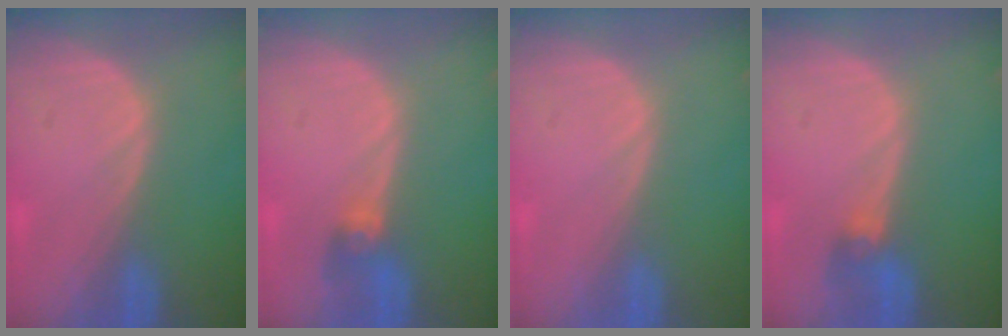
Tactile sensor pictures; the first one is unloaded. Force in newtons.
{"total": 2.7, "press": 2.7, "slide": 0.3}
{"total": 0.0}
{"total": 2.8, "press": 2.6, "slide": 1.0}